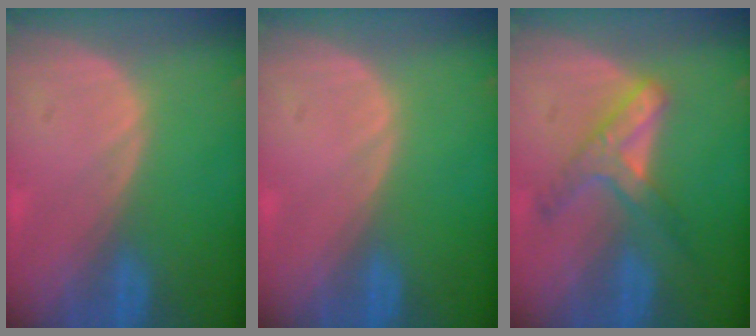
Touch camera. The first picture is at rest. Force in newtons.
{"total": 0.0}
{"total": 5.9, "press": 5.6, "slide": 1.7}